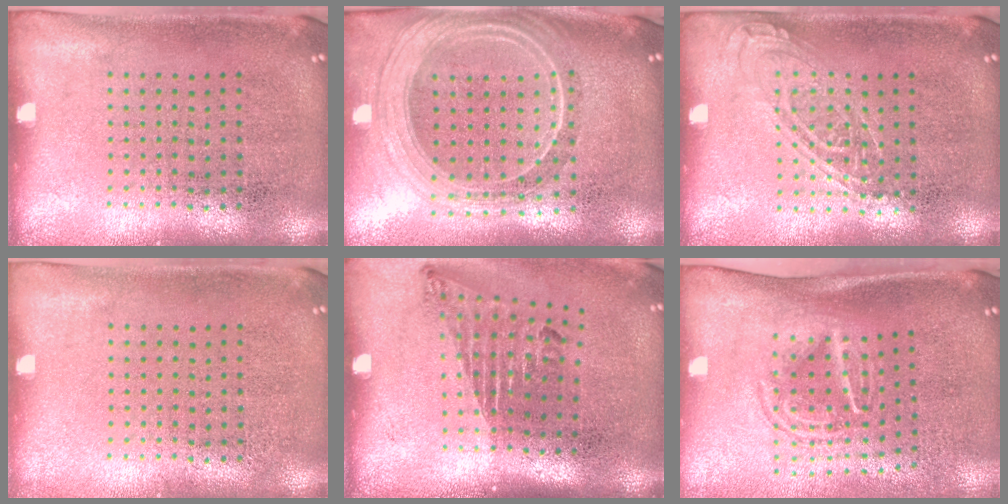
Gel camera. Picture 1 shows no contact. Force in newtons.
{"total": 2.3, "press": 1.9, "slide": 1.3}
{"total": 1.2, "press": 1.1, "slide": 0.4}
{"total": 0.0}
{"total": 1.7, "press": 1.1, "slide": 1.3}
{"total": 1.7, "press": 1.2, "slide": 1.2}